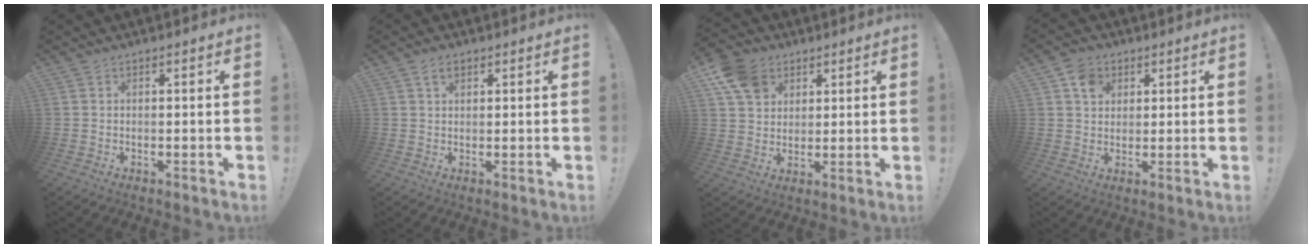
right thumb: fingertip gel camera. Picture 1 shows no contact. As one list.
[{"total": 2.8, "force": [1.6, 1.7, 1.6], "torque": [-0.022, 0.000, 0.026]}, {"total": 10.8, "force": [5.5, 8.2, 4.6], "torque": [-0.072, -0.019, 0.110]}, {"total": 6.1, "force": [2.8, 5.0, 2.2], "torque": [-0.027, -0.007, 0.051]}]